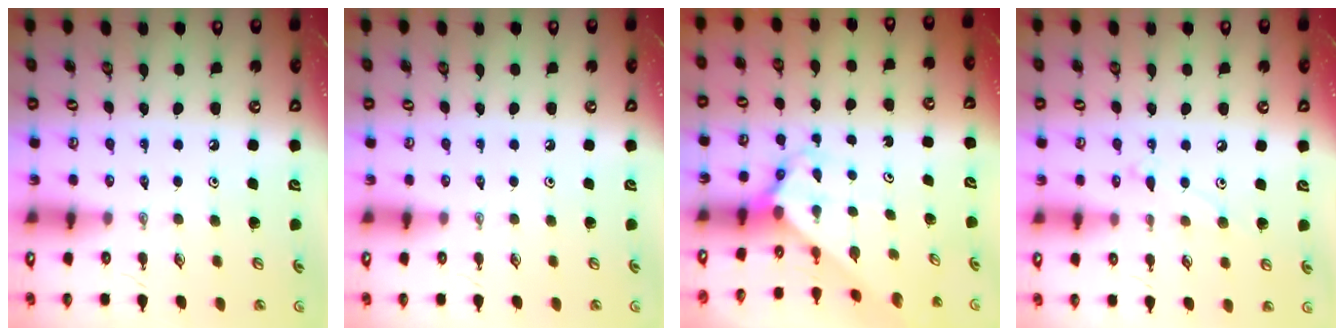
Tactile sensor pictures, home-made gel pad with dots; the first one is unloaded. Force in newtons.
{"total": 0.0}
{"total": 3.6, "press": 3.6, "slide": 0.3}
{"total": 7.0, "press": 6.9, "slide": 0.7}